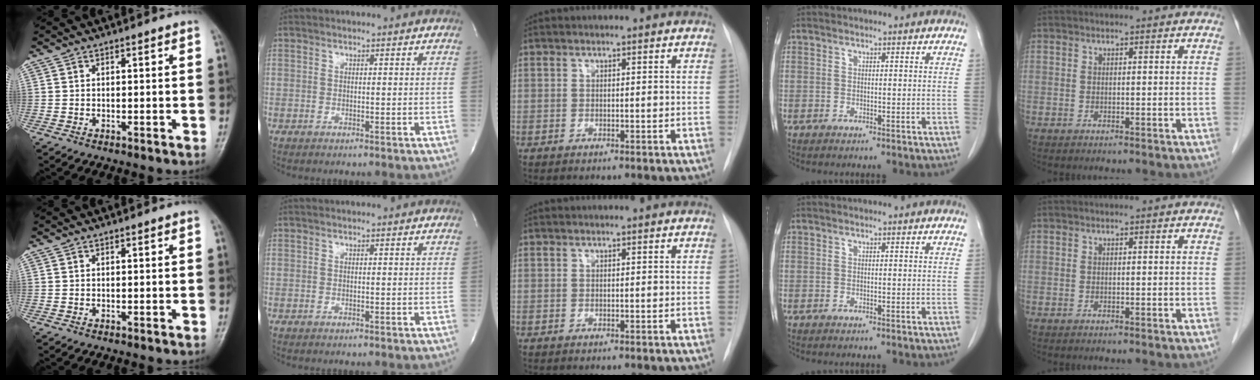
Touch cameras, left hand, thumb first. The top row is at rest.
{}